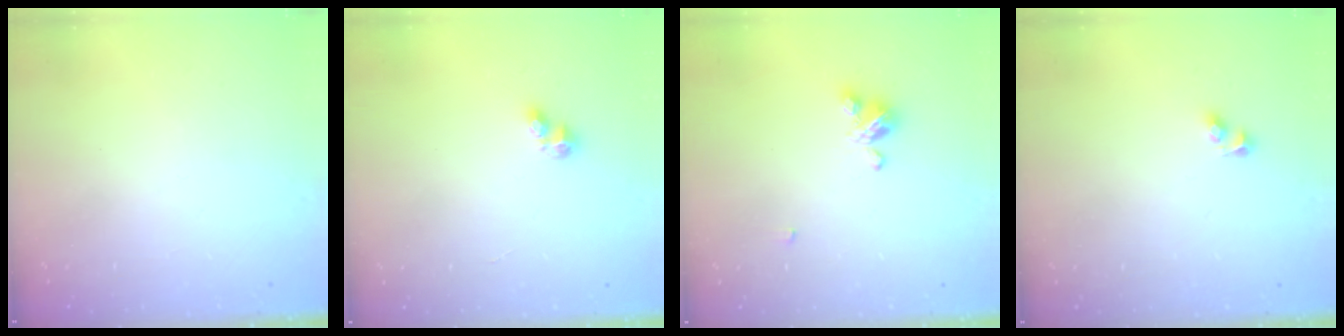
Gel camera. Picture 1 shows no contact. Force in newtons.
{"total": 4.0, "press": 3.9, "slide": 0.5}
{"total": 5.1, "press": 5.0, "slide": 0.5}
{"total": 2.7, "press": 2.4, "slide": 1.1}